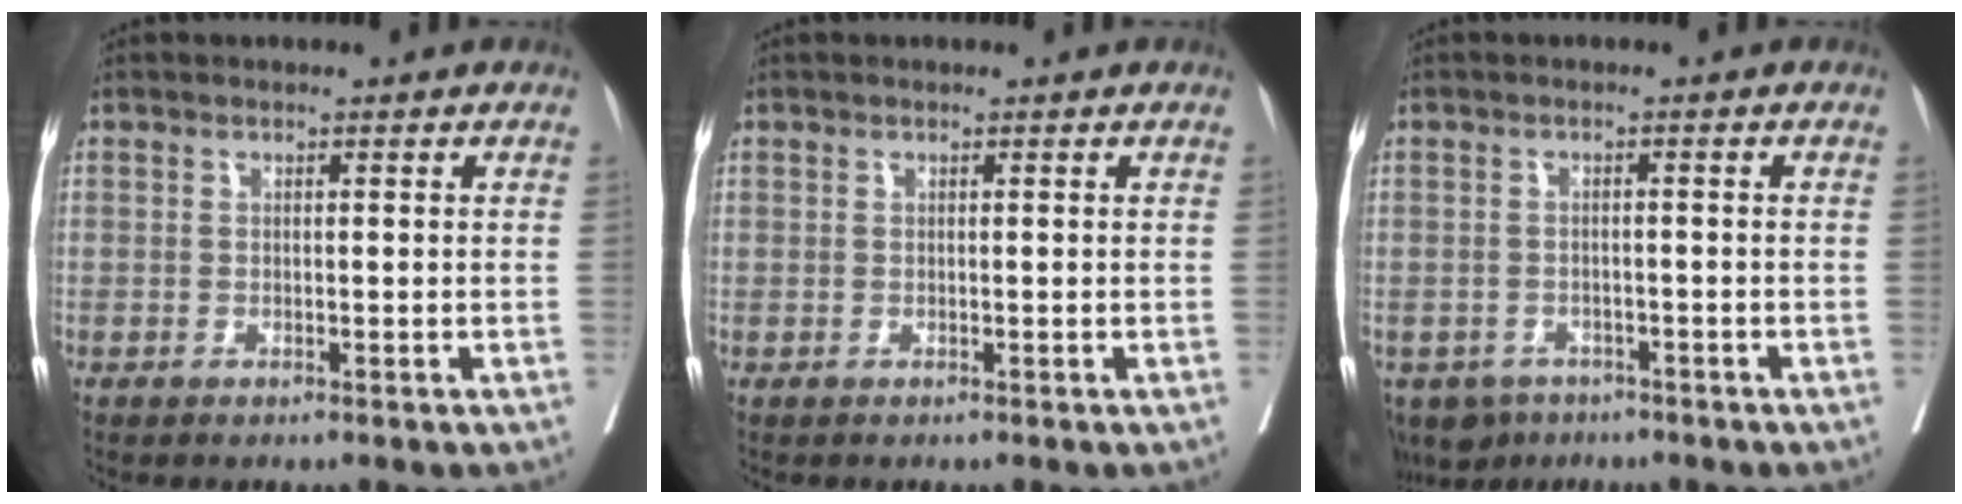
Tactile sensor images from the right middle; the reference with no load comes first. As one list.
[{"total": 0.0}, {"total": 5.3, "force": [-3.8, 3.5, 1.3], "torque": [-0.017, 0.000, -0.056]}]